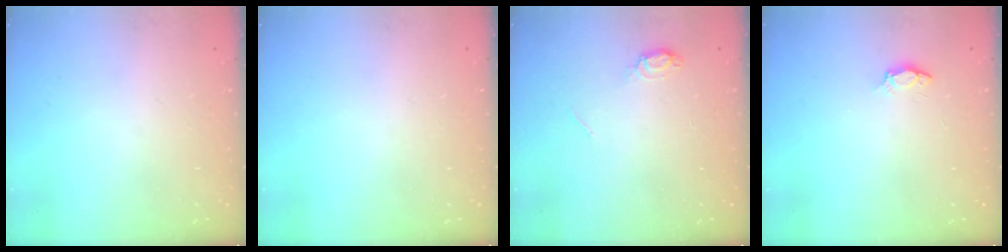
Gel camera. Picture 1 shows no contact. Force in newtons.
{"total": 0.0}
{"total": 5.6, "press": 5.5, "slide": 0.6}
{"total": 3.3, "press": 3.2, "slide": 0.5}